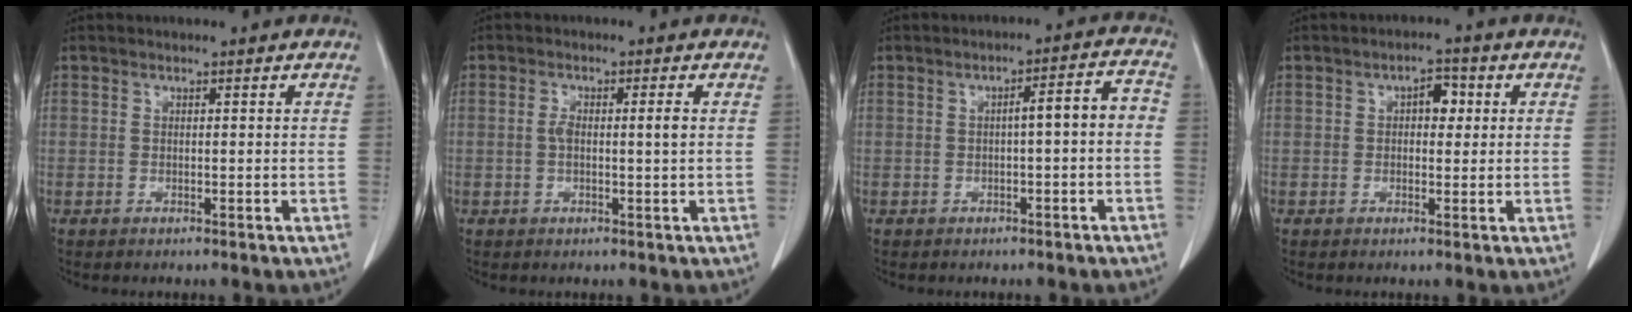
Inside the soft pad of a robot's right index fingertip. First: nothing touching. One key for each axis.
{"total": 3.1, "fx": 0.2, "fy": 0.5, "fz": 3.0, "tx": -0.060, "ty": 0.006, "tz": 0.003}
{"total": 4.6, "fx": -0.7, "fy": 0.7, "fz": 4.5, "tx": -0.059, "ty": 0.022, "tz": -0.010}
{"total": 3.3, "fx": 0.7, "fy": 1.8, "fz": 2.6, "tx": -0.037, "ty": 0.012, "tz": 0.008}